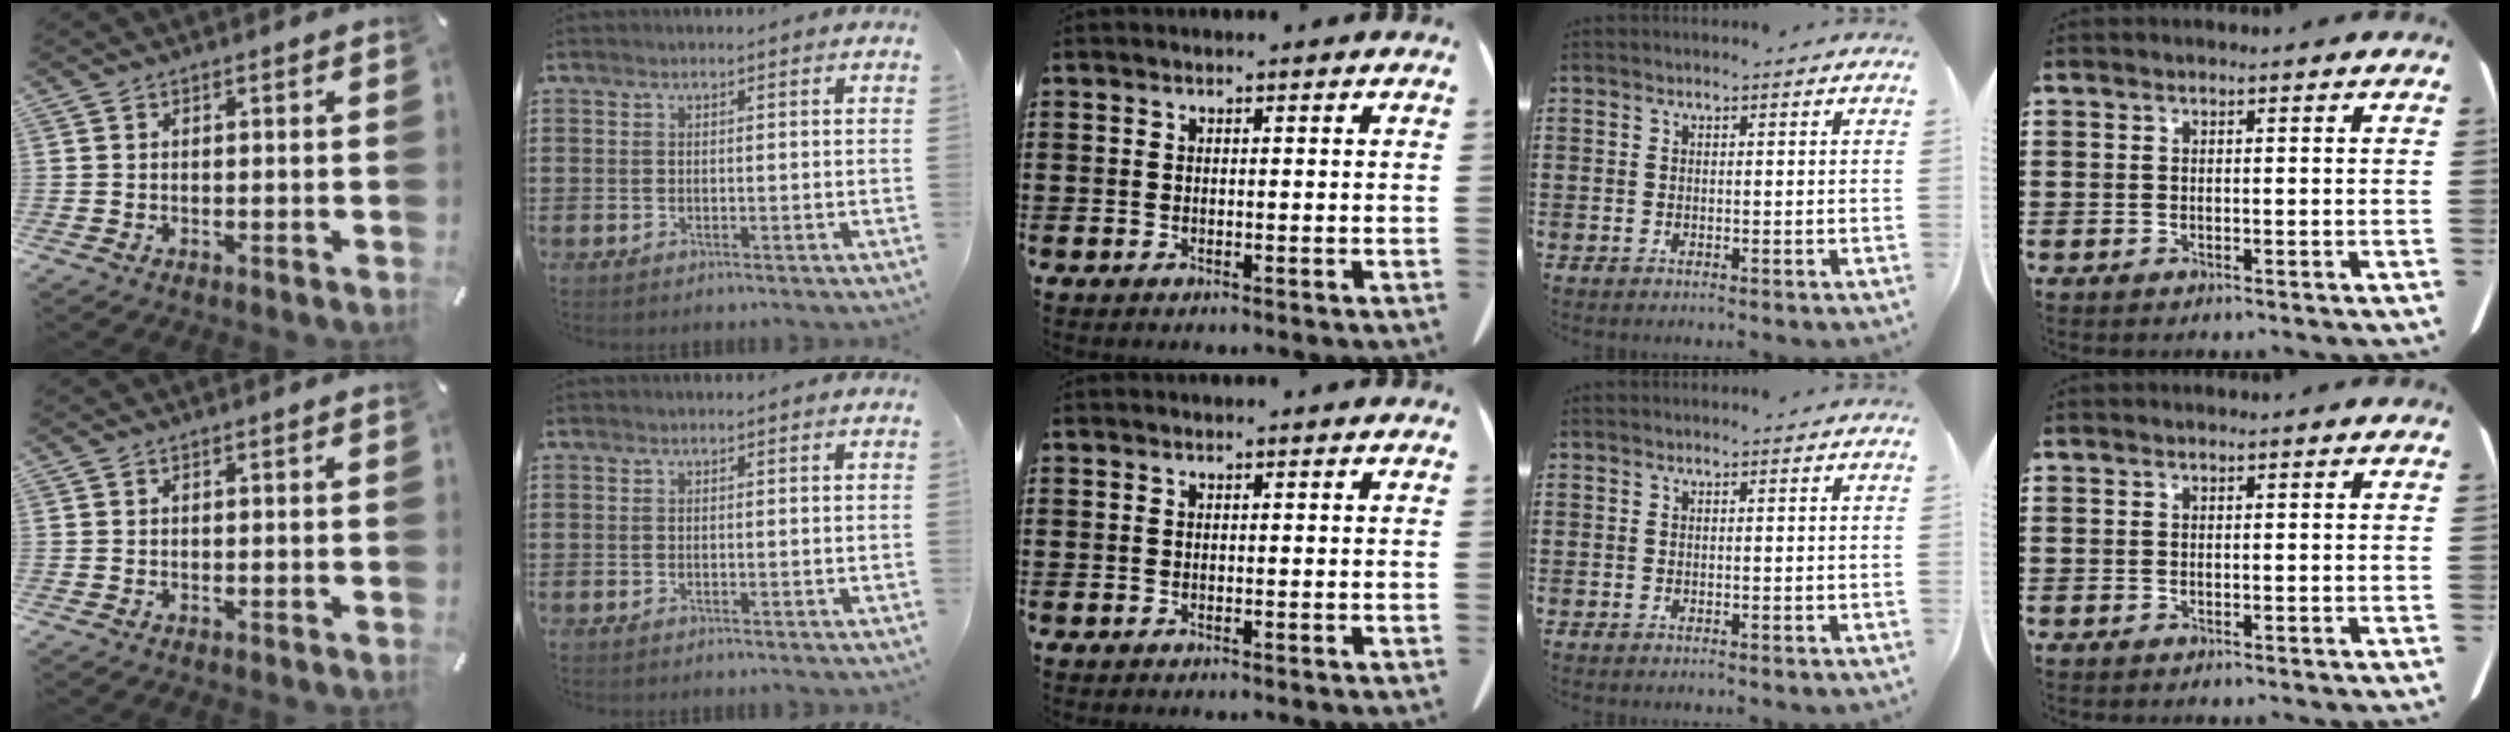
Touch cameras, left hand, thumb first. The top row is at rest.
{}